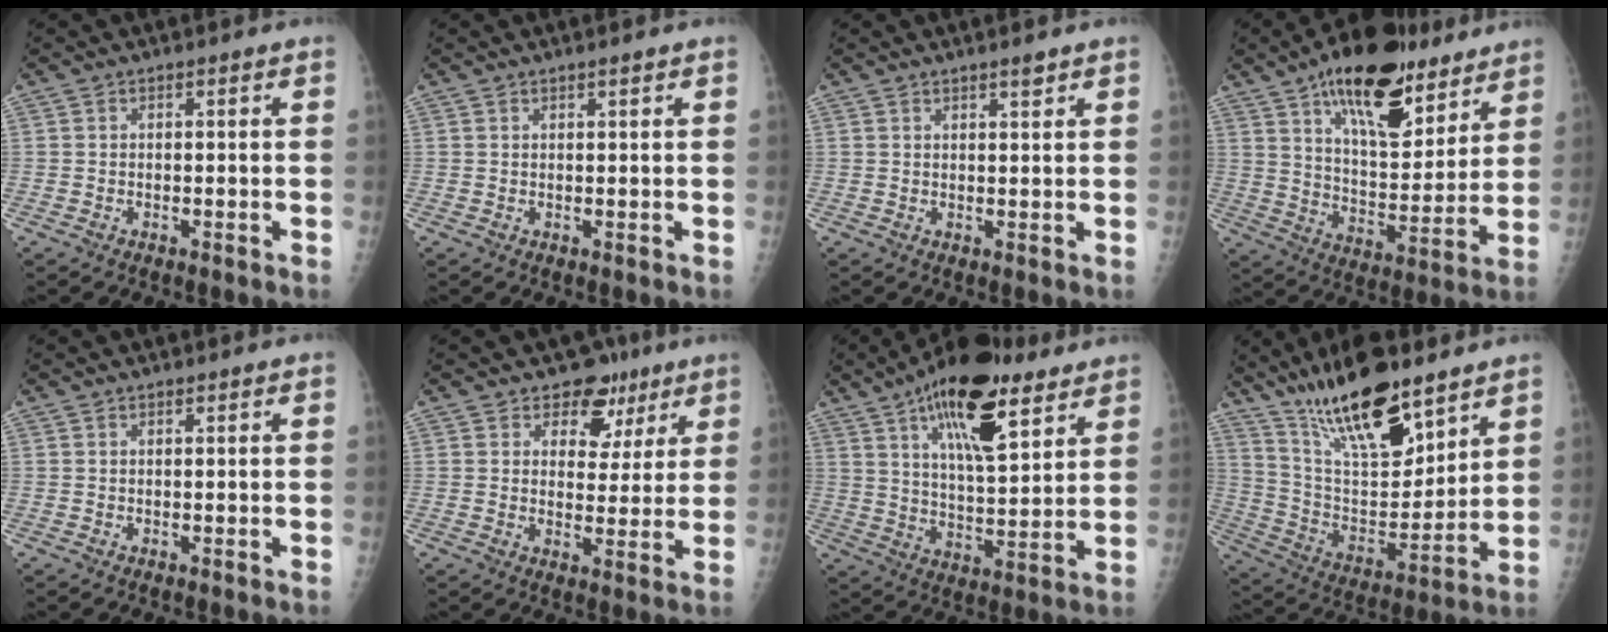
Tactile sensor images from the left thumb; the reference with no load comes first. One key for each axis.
{"total": 0.7, "fx": 0.6, "fy": 0.0, "fz": 0.4, "tx": -0.006, "ty": -0.004, "tz": 0.012}
{"total": 1.8, "fx": 1.4, "fy": 0.3, "fz": 1.0, "tx": -0.013, "ty": -0.010, "tz": 0.023}
{"total": 22.3, "fx": 13.8, "fy": 9.8, "fz": 14.5, "tx": -0.186, "ty": -0.058, "tz": 0.225}
{"total": 0.5, "fx": 0.4, "fy": 0.2, "fz": 0.3, "tx": -0.006, "ty": -0.003, "tz": 0.007}
{"total": 8.5, "fx": 5.3, "fy": 6.1, "fz": 2.8, "tx": 0.008, "ty": -0.018, "tz": 0.074}
{"total": 20.1, "fx": 11.2, "fy": 7.7, "fz": 14.8, "tx": -0.215, "ty": -0.042, "tz": 0.181}
{"total": 22.0, "fx": 15.4, "fy": 7.3, "fz": 13.8, "tx": -0.207, "ty": -0.073, "tz": 0.280}